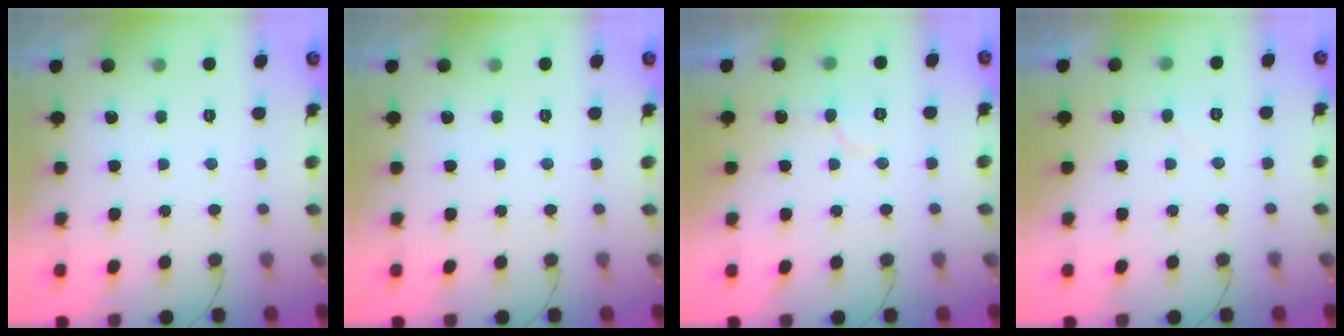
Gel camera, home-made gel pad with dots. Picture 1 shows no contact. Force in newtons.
{"total": 0.0}
{"total": 6.2, "press": 6.2, "slide": 0.6}
{"total": 3.2, "press": 3.2, "slide": 0.3}